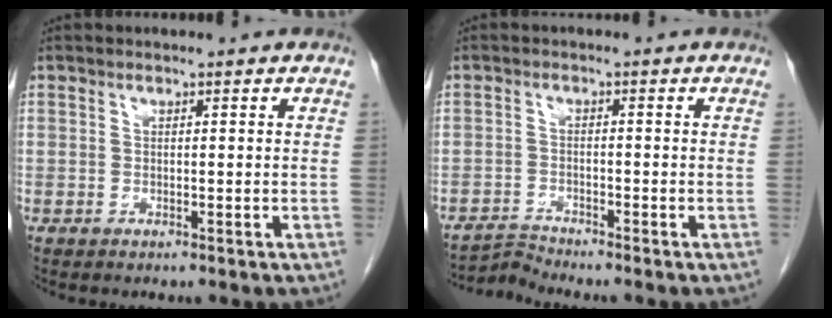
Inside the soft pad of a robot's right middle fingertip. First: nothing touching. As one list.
[{"total": 2.9, "force": [-2.5, -1.1, -0.9], "torque": [0.019, -0.012, -0.046]}]